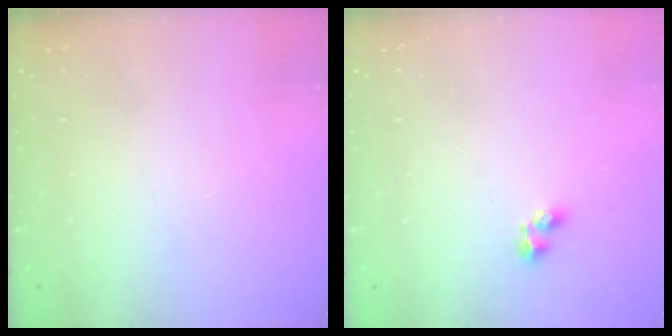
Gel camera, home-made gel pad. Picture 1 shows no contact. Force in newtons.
{"total": 2.4, "press": 2.3, "slide": 0.8}